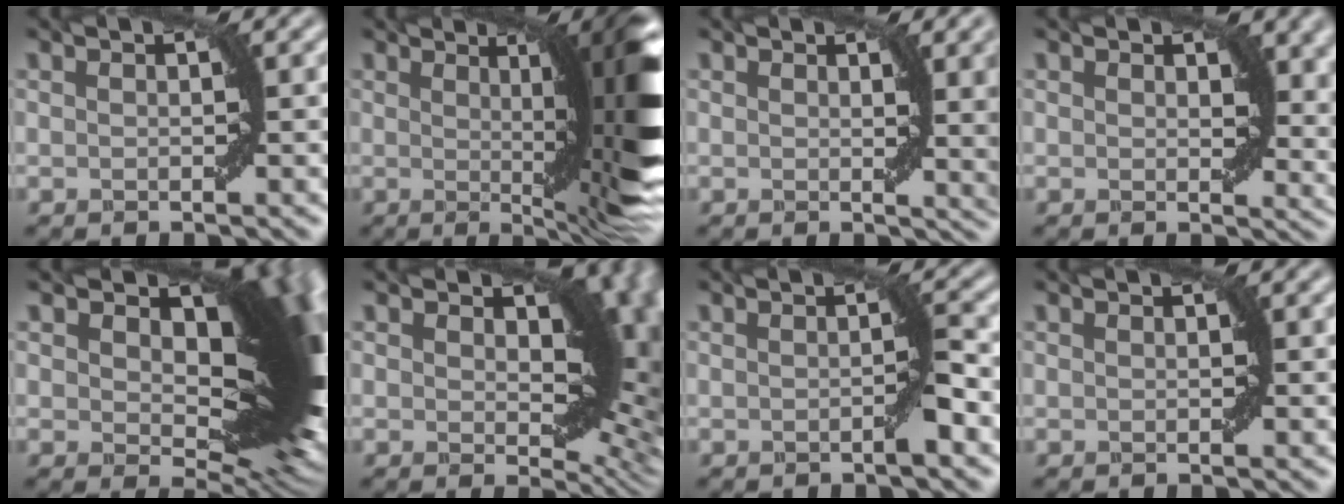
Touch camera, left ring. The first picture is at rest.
{"total": 11.1, "force": [1.2, 2.2, 10.8], "torque": [-0.110, -0.002, 0.020]}
{"total": 7.2, "force": [1.4, 2.5, 6.7], "torque": [-0.050, -0.001, 0.024]}
{"total": 4.3, "force": [1.7, 2.4, 3.0], "torque": [-0.033, -0.012, 0.026]}
{"total": 17.6, "force": [4.1, 9.0, 14.5], "torque": [-0.183, -0.001, 0.074]}
{"total": 13.8, "force": [2.5, 7.7, 11.2], "torque": [-0.131, -0.007, 0.043]}
{"total": 1.6, "force": [-0.4, -0.1, 1.5], "torque": [-0.023, 0.002, -0.008]}
{"total": 0.0}